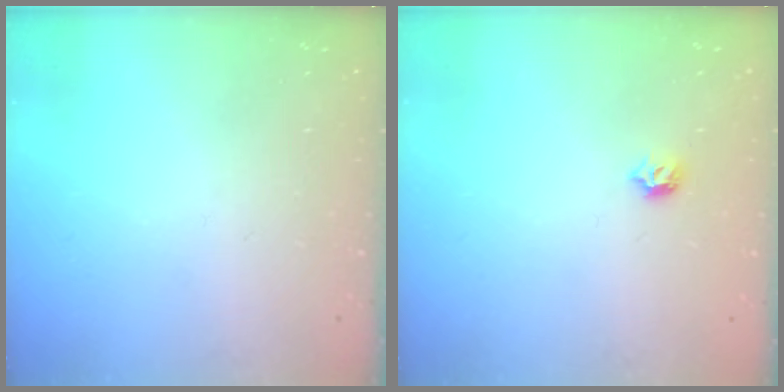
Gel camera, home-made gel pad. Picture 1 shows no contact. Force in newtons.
{"total": 4.8, "press": 4.7, "slide": 1.0}